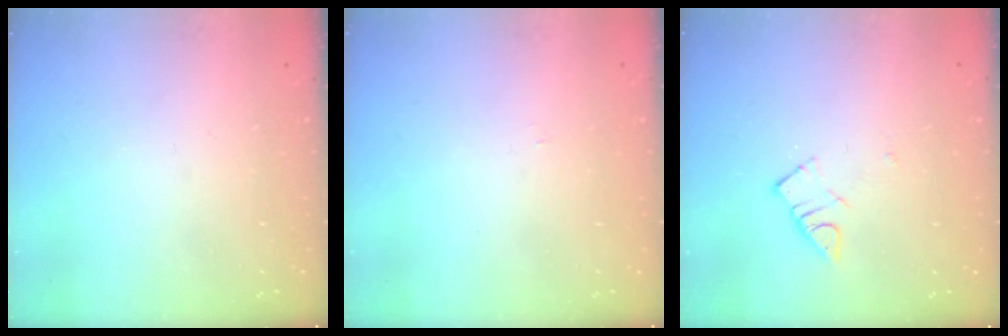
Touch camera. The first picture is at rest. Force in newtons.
{"total": 2.2, "press": 2.2, "slide": 0.3}
{"total": 3.3, "press": 3.3, "slide": 0.2}